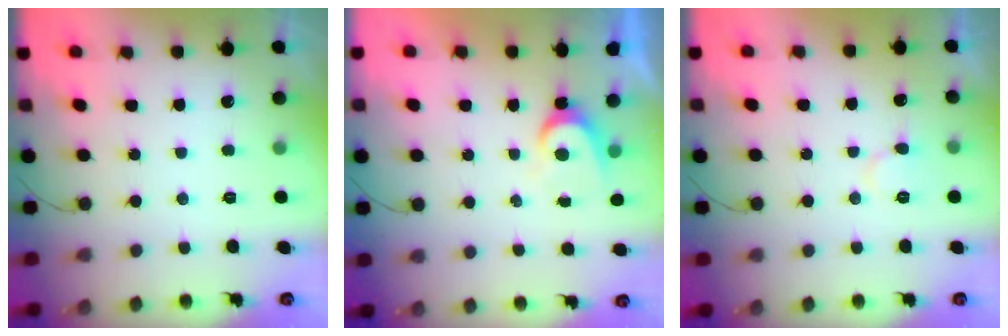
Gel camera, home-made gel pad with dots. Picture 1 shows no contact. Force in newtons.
{"total": 4.4, "press": 4.4, "slide": 0.5}
{"total": 7.0, "press": 7.0, "slide": 0.4}